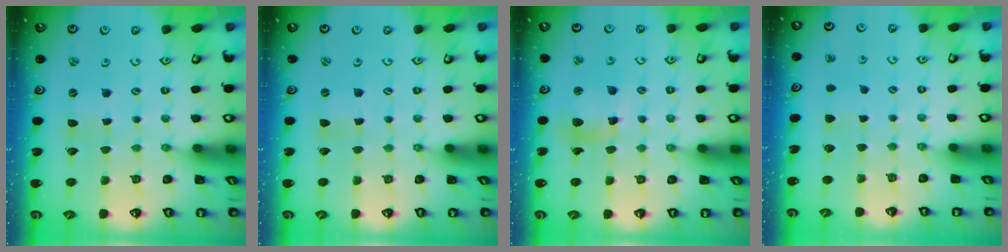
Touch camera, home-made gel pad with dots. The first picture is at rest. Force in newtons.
{"total": 0.0}
{"total": 11.5, "press": 11.4, "slide": 1.7}
{"total": 3.8, "press": 3.7, "slide": 0.7}